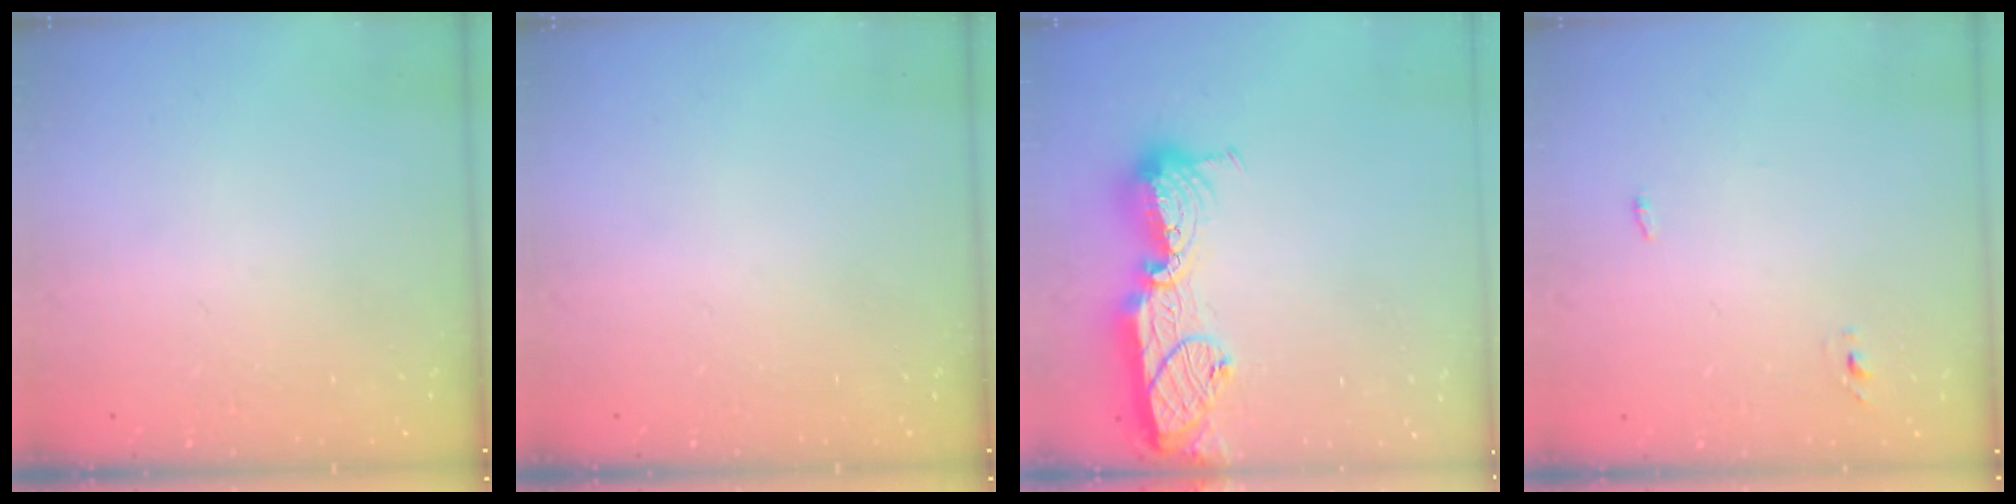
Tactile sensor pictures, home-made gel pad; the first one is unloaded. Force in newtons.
{"total": 0.0}
{"total": 14.9, "press": 14.9, "slide": 0.9}
{"total": 2.7, "press": 2.6, "slide": 0.8}